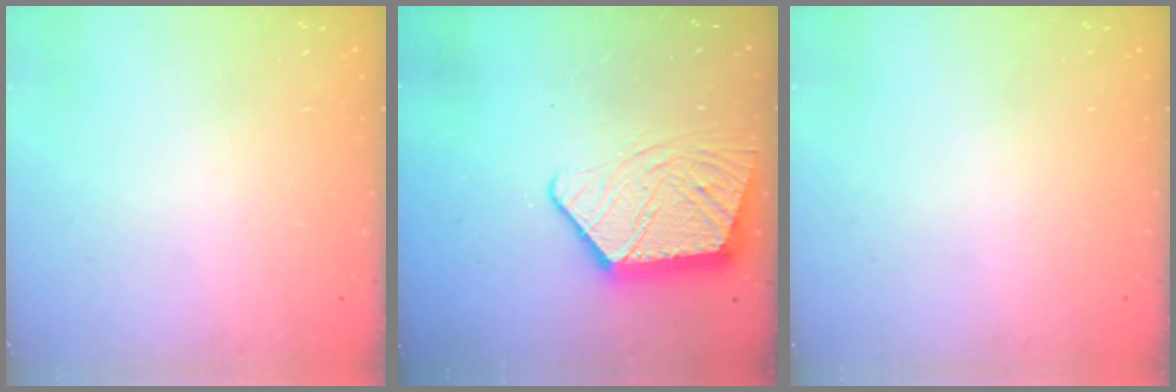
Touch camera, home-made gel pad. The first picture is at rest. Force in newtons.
{"total": 12.9, "press": 12.9, "slide": 1.0}
{"total": 0.0}